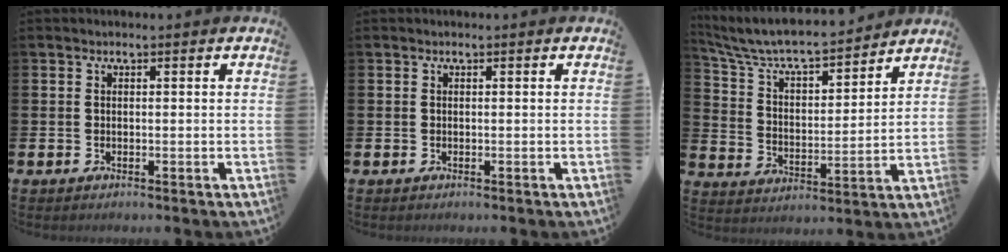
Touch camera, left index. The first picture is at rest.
{"total": 0.0}
{"total": 7.7, "force": [7.2, 1.4, 2.4], "torque": [-0.086, -0.054, 0.123]}